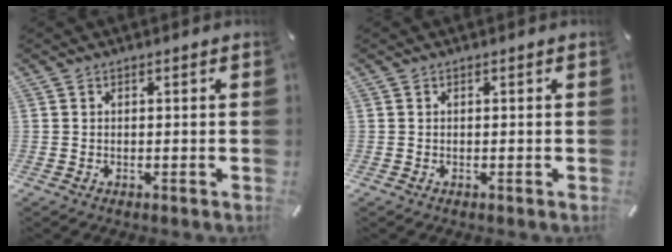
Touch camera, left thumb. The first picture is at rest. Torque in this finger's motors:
{"motor_torque": [0.00, 0.00, 0.00, 0.00, 0.00]}